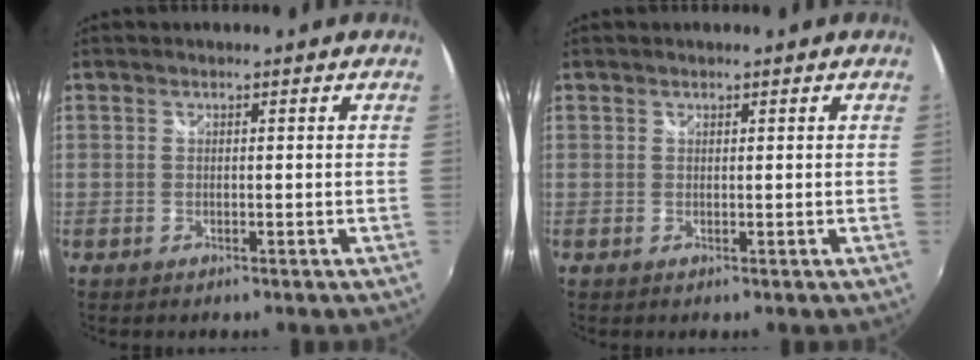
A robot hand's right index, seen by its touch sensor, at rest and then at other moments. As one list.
[{"total": 0.0}]